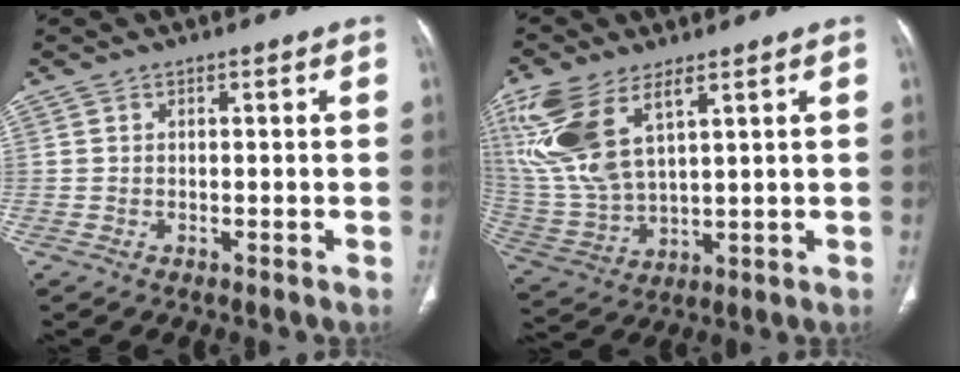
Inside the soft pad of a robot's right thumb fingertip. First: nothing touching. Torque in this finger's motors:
{"motor_torque": [0.28, 0.86, 1.89, 0.88, 0.23]}